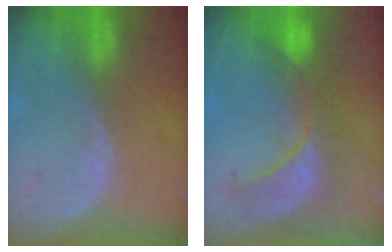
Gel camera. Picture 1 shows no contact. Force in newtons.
{"total": 8.3, "press": 8.3, "slide": 0.1}